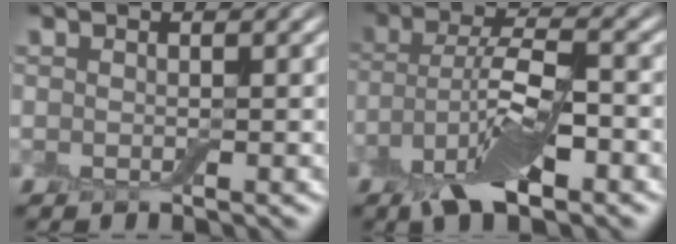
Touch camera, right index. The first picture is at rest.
{"total": 7.6, "force": [-3.4, 3.0, 6.2], "torque": [-0.118, 0.009, -0.070]}